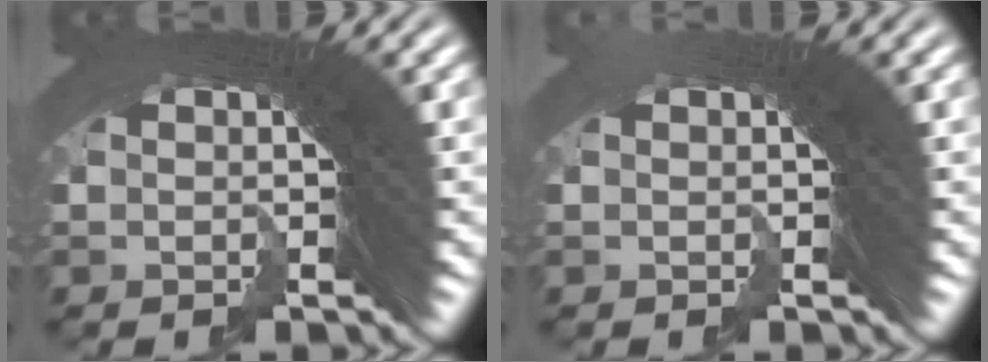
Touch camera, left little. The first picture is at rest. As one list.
[{"total": 2.4, "force": [-0.4, -1.7, -1.7], "torque": [0.024, -0.003, -0.003]}]